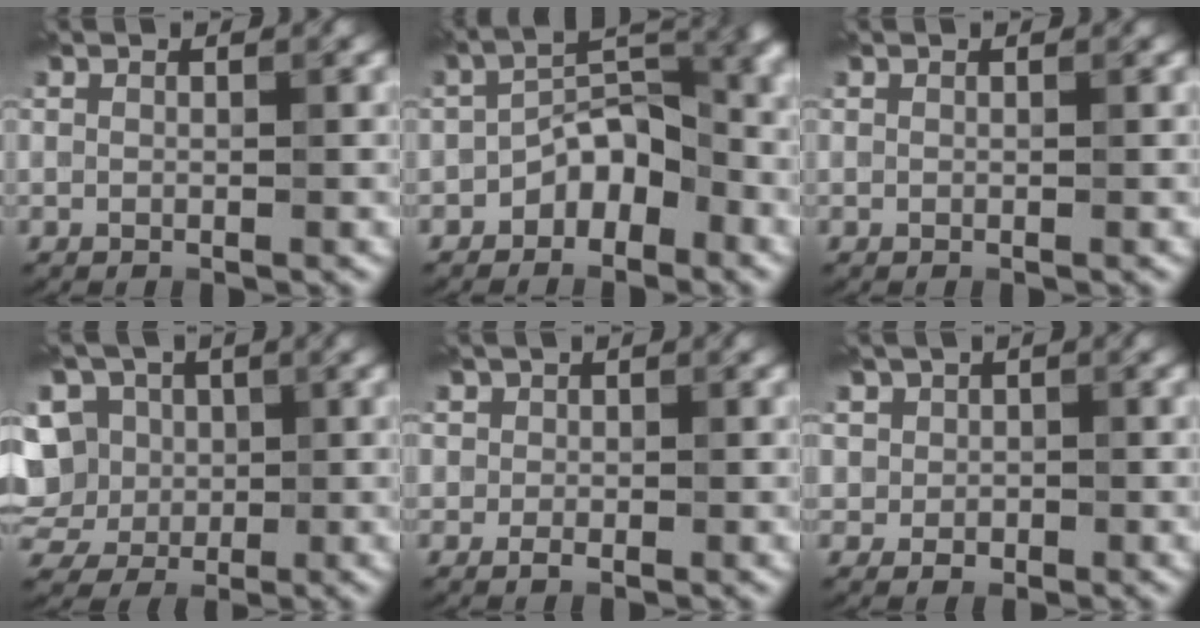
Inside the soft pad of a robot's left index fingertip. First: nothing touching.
{"total": 5.6, "force": [-2.8, 3.1, 3.7], "torque": [-0.042, 0.017, -0.058]}
{"total": 0.0}
{"total": 12.6, "force": [2.8, 10.8, 6.0], "torque": [-0.138, 0.044, 0.021]}
{"total": 1.3, "force": [-0.1, 1.3, 0.4], "torque": [0.000, -0.001, -0.009]}
{"total": 2.6, "force": [0.5, 2.4, 0.6], "torque": [0.006, 0.001, 0.002]}